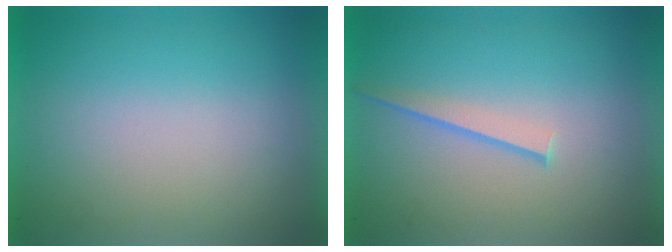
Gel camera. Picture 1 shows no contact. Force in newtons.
{"total": 1.1}